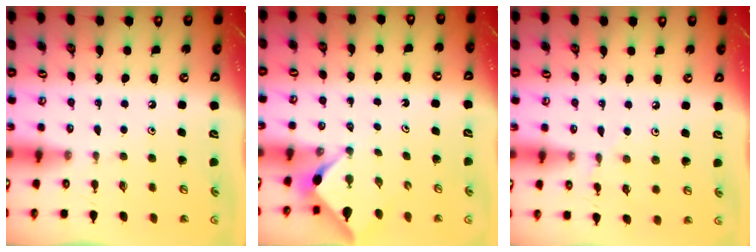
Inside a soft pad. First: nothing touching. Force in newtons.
{"total": 3.1, "press": 3.1, "slide": 0.3}
{"total": 3.2, "press": 3.2, "slide": 0.4}